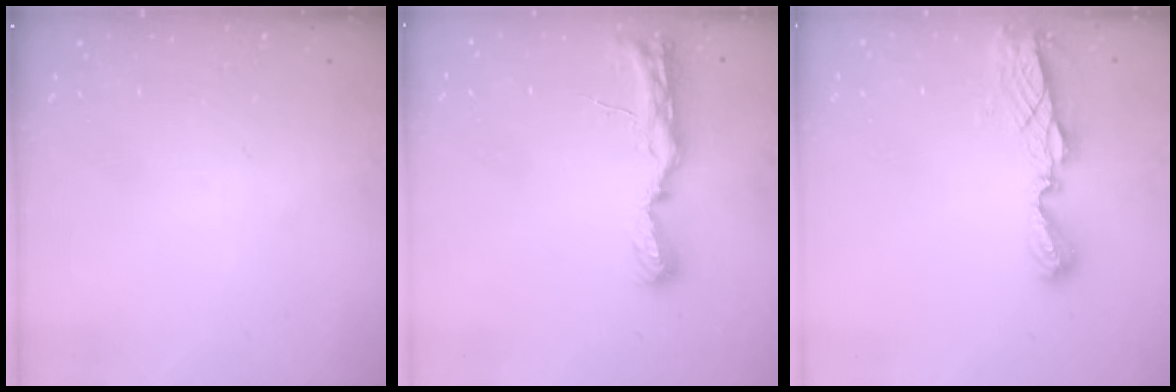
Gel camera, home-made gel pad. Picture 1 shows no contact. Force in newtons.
{"total": 8.3, "press": 8.2, "slide": 0.8}
{"total": 7.5, "press": 7.5, "slide": 0.5}